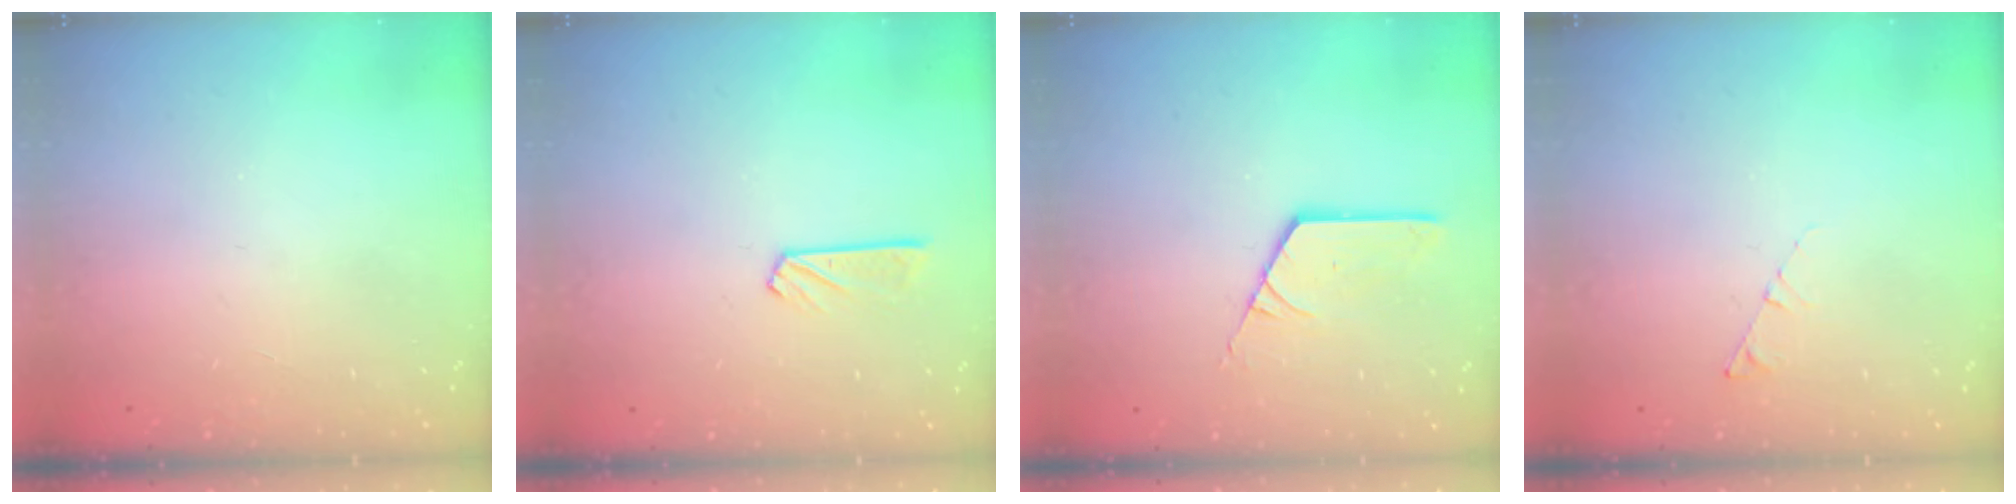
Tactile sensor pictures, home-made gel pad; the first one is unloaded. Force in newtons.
{"total": 6.2, "press": 6.2, "slide": 0.2}
{"total": 4.5, "press": 4.4, "slide": 0.5}
{"total": 2.7, "press": 2.6, "slide": 0.3}